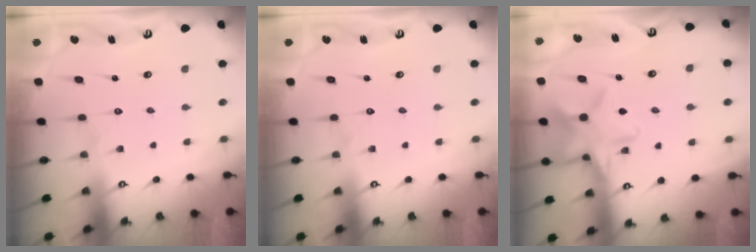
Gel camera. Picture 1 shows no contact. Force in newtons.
{"total": 0.0}
{"total": 14.3, "press": 14.3, "slide": 1.0}